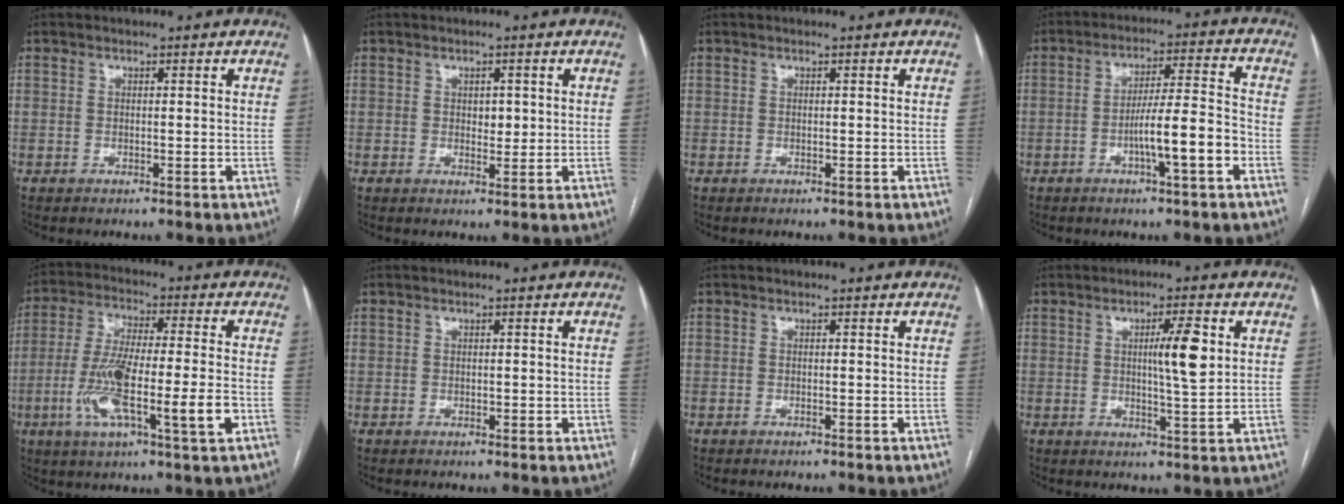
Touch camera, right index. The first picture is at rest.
{"total": 2.1, "force": [0.4, 1.3, 1.5], "torque": [-0.018, -0.001, 0.005]}
{"total": 0.0}
{"total": 9.2, "force": [-3.5, 0.4, 8.5], "torque": [-0.143, 0.011, -0.057]}
{"total": 14.7, "force": [-4.1, 1.6, 14.0], "torque": [-0.262, -0.007, -0.072]}
{"total": 0.7, "force": [0.2, 0.5, 0.4], "torque": [-0.006, 0.002, 0.005]}
{"total": 0.0}
{"total": 6.1, "force": [1.3, 0.4, 6.0], "torque": [-0.098, 0.001, 0.020]}